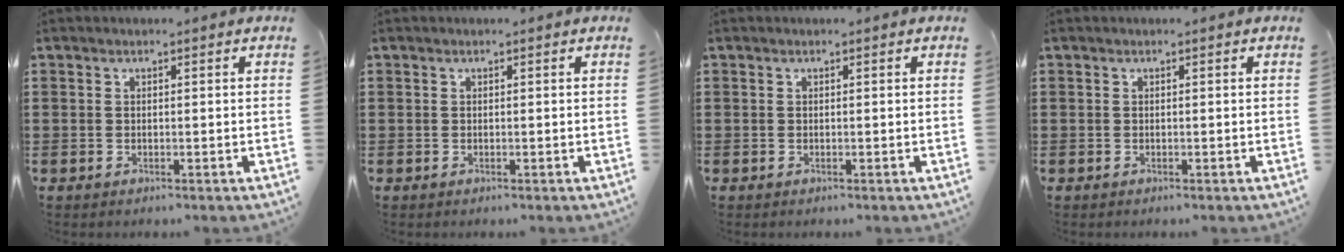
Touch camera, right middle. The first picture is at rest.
{"total": 0.0}
{"total": 0.0}
{"total": 0.0}